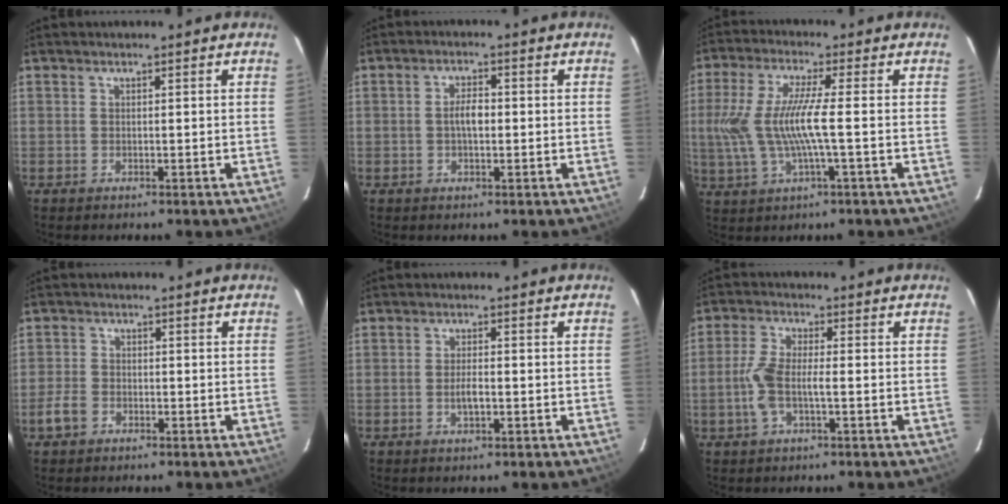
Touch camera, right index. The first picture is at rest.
{"total": 3.2, "force": [-0.3, 1.5, 2.9], "torque": [-0.054, 0.007, -0.004]}
{"total": 10.8, "force": [-1.0, 1.3, 10.6], "torque": [-0.219, -0.003, -0.014]}
{"total": 3.8, "force": [-2.1, 2.8, 1.5], "torque": [-0.038, 0.007, -0.039]}
{"total": 2.8, "force": [-0.8, 0.9, 2.5], "torque": [-0.049, -0.001, -0.013]}
{"total": 6.8, "force": [-1.6, 2.2, 6.2], "torque": [-0.137, 0.004, -0.032]}